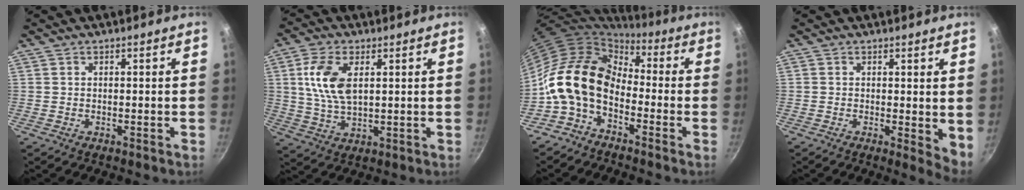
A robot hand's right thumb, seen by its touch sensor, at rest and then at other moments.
{"total": 9.7, "force": [2.5, 5.1, 7.9], "torque": [-0.153, -0.006, 0.049]}
{"total": 12.9, "force": [-2.4, 8.8, 9.1], "torque": [-0.146, 0.035, -0.065]}
{"total": 4.1, "force": [0.5, 1.6, 3.8], "torque": [-0.046, -0.010, 0.005]}